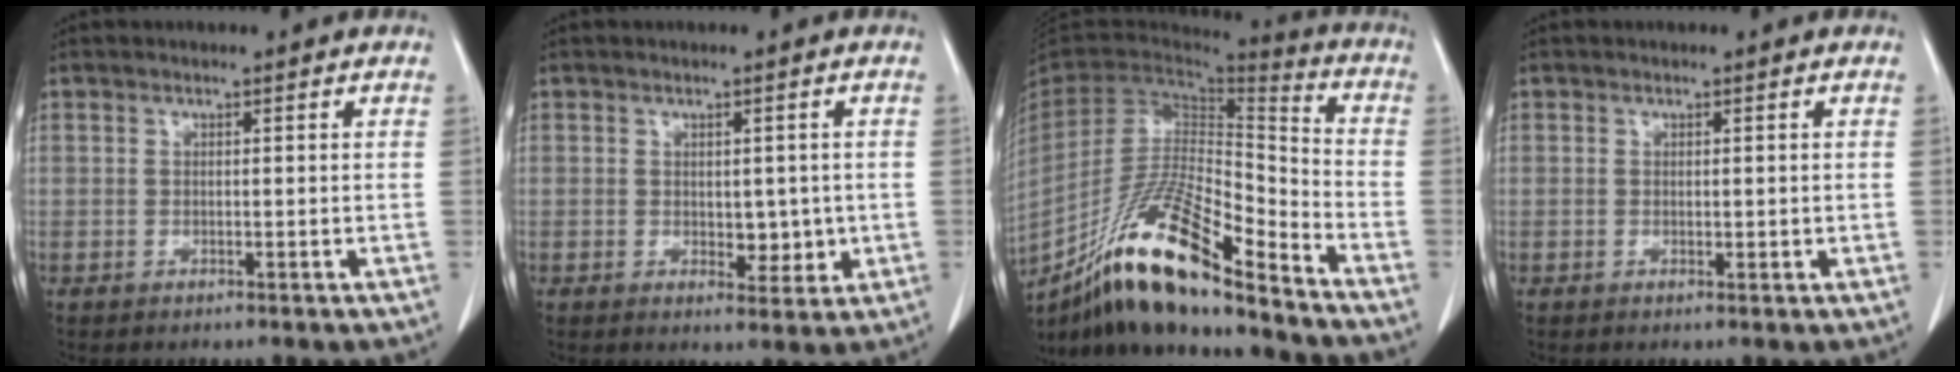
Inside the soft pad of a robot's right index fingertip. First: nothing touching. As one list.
[{"total": 4.0, "force": [-0.1, 2.4, 3.1], "torque": [-0.031, -0.004, 0.007]}, {"total": 20.8, "force": [-15.2, 2.7, 13.9], "torque": [-0.267, -0.021, -0.280]}, {"total": 0.8, "force": [0.2, 0.6, 0.5], "torque": [-0.008, -0.002, 0.004]}]